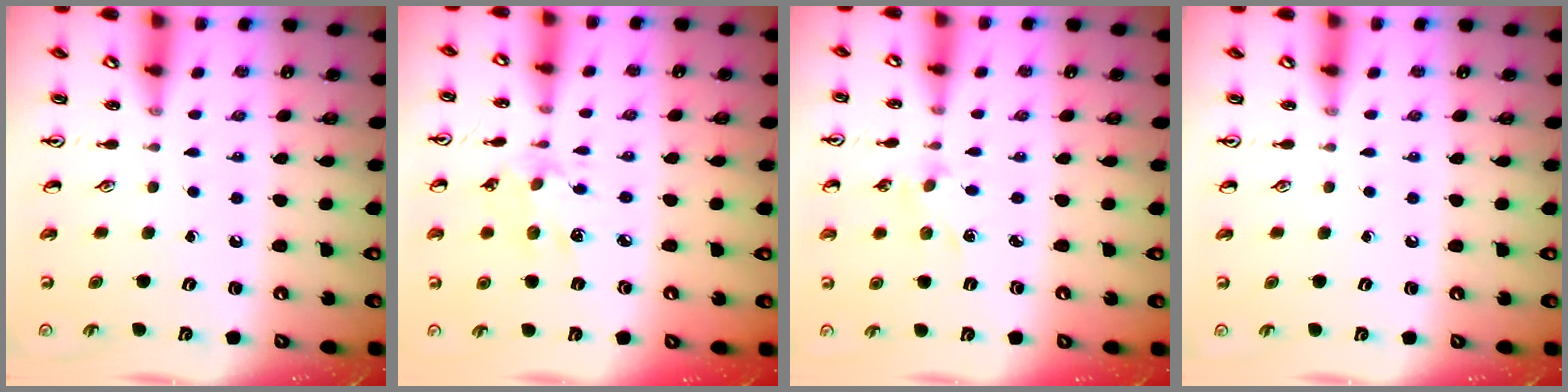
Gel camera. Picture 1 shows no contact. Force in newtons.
{"total": 7.8, "press": 7.8, "slide": 0.6}
{"total": 1.7, "press": 1.7, "slide": 0.3}
{"total": 0.0}